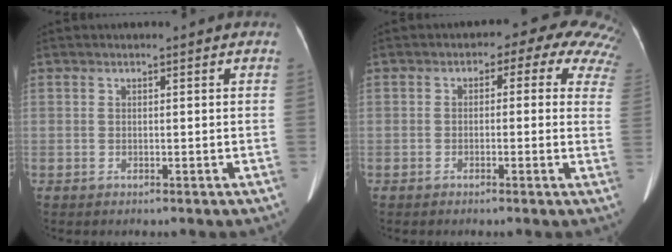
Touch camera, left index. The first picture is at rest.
{"total": 9.9, "force": [5.2, 5.6, 6.3], "torque": [-0.050, 0.035, 0.031]}